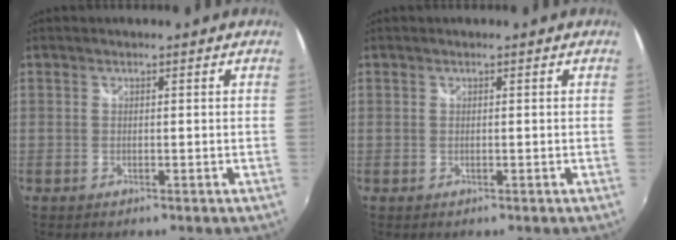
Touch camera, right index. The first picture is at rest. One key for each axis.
{"total": 0.0}